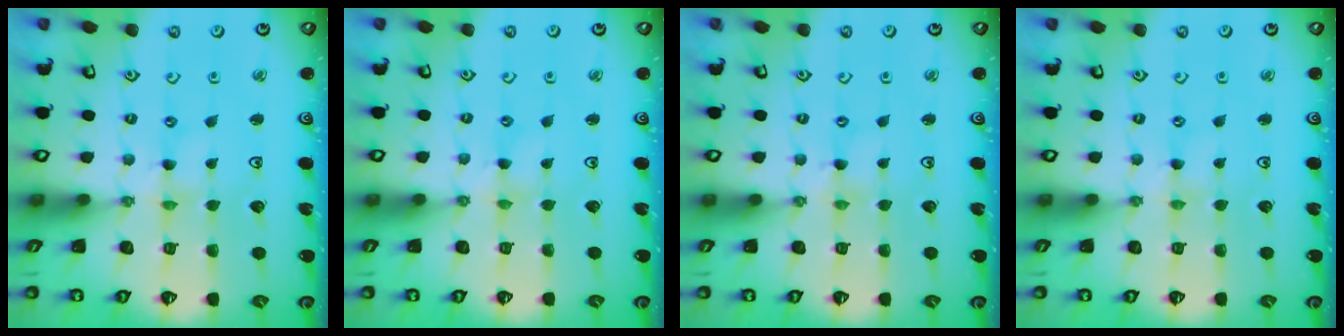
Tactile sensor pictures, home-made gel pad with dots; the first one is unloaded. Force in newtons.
{"total": 0.6, "press": 0.6, "slide": 0.2}
{"total": 0.9, "press": 0.9, "slide": 0.2}
{"total": 0.8, "press": 0.8, "slide": 0.2}